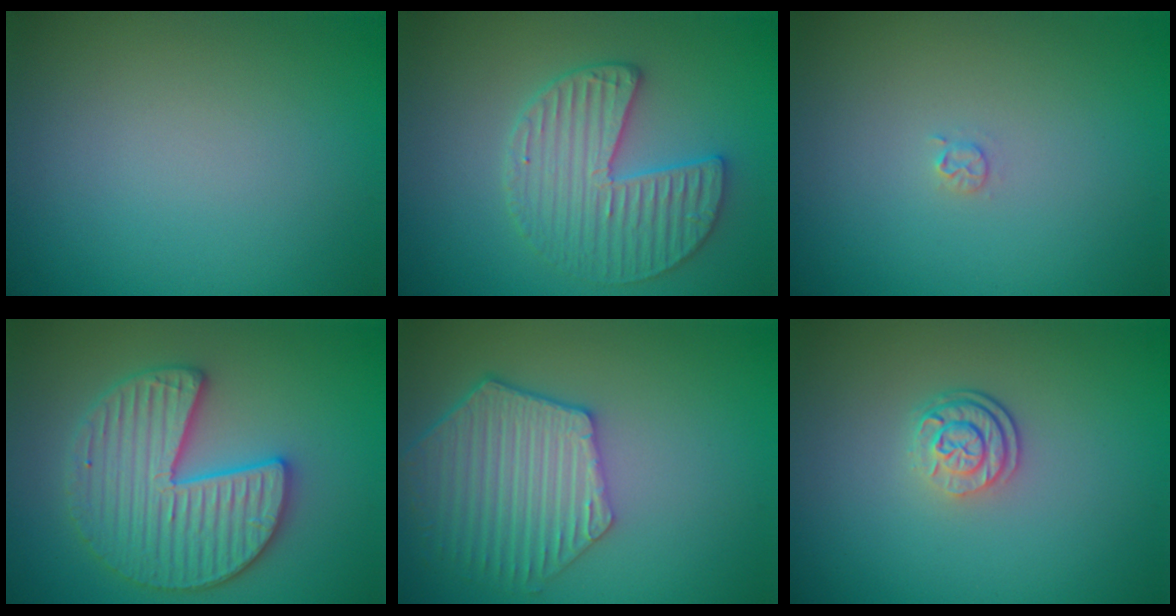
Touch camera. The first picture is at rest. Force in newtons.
{"total": 4.0, "press": 3.8, "slide": 1.3}
{"total": 0.7, "press": 0.7, "slide": 0.1}
{"total": 6.0, "press": 6.0, "slide": 0.9}
{"total": 6.0, "press": 5.2, "slide": 3.0}
{"total": 2.7, "press": 2.0, "slide": 1.8}